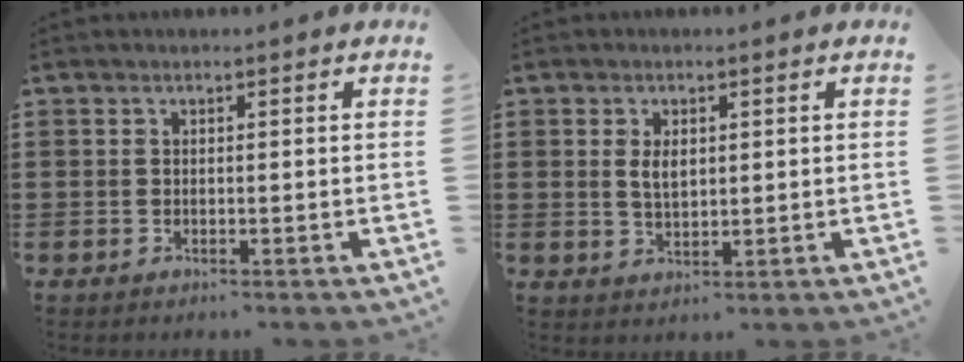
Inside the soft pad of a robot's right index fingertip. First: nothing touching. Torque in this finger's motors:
{"motor_torque": [0.03, -0.02, 0.10, 0.09]}